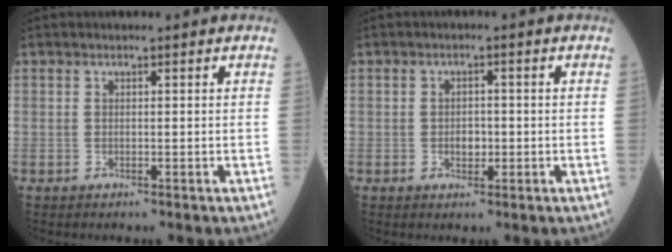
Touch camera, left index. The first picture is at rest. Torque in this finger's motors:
{"motor_torque": [0.13, 0.03, 0.01, 0.01]}